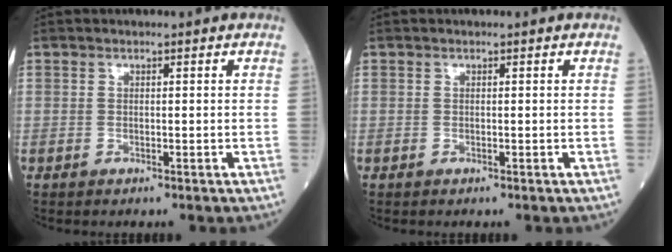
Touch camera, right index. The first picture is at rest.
{"total": 0.0}